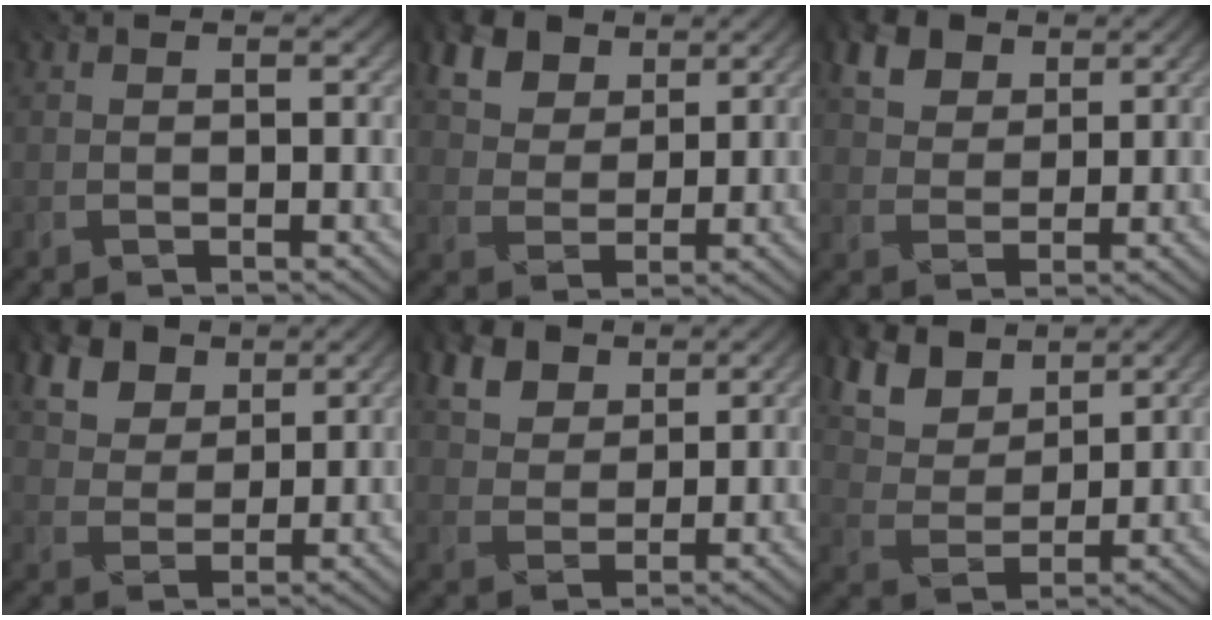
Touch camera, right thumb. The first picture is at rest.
{"total": 9.6, "force": [5.6, 6.0, 5.0], "torque": [-0.150, -0.005, 0.101]}
{"total": 6.4, "force": [3.6, 4.0, 3.4], "torque": [-0.088, -0.001, 0.067]}
{"total": 10.0, "force": [5.9, 6.2, 5.2], "torque": [-0.159, -0.005, 0.108]}
{"total": 7.7, "force": [4.6, 4.7, 4.1], "torque": [-0.119, -0.007, 0.085]}
{"total": 10.5, "force": [6.6, 5.6, 5.9], "torque": [-0.168, 0.013, 0.103]}